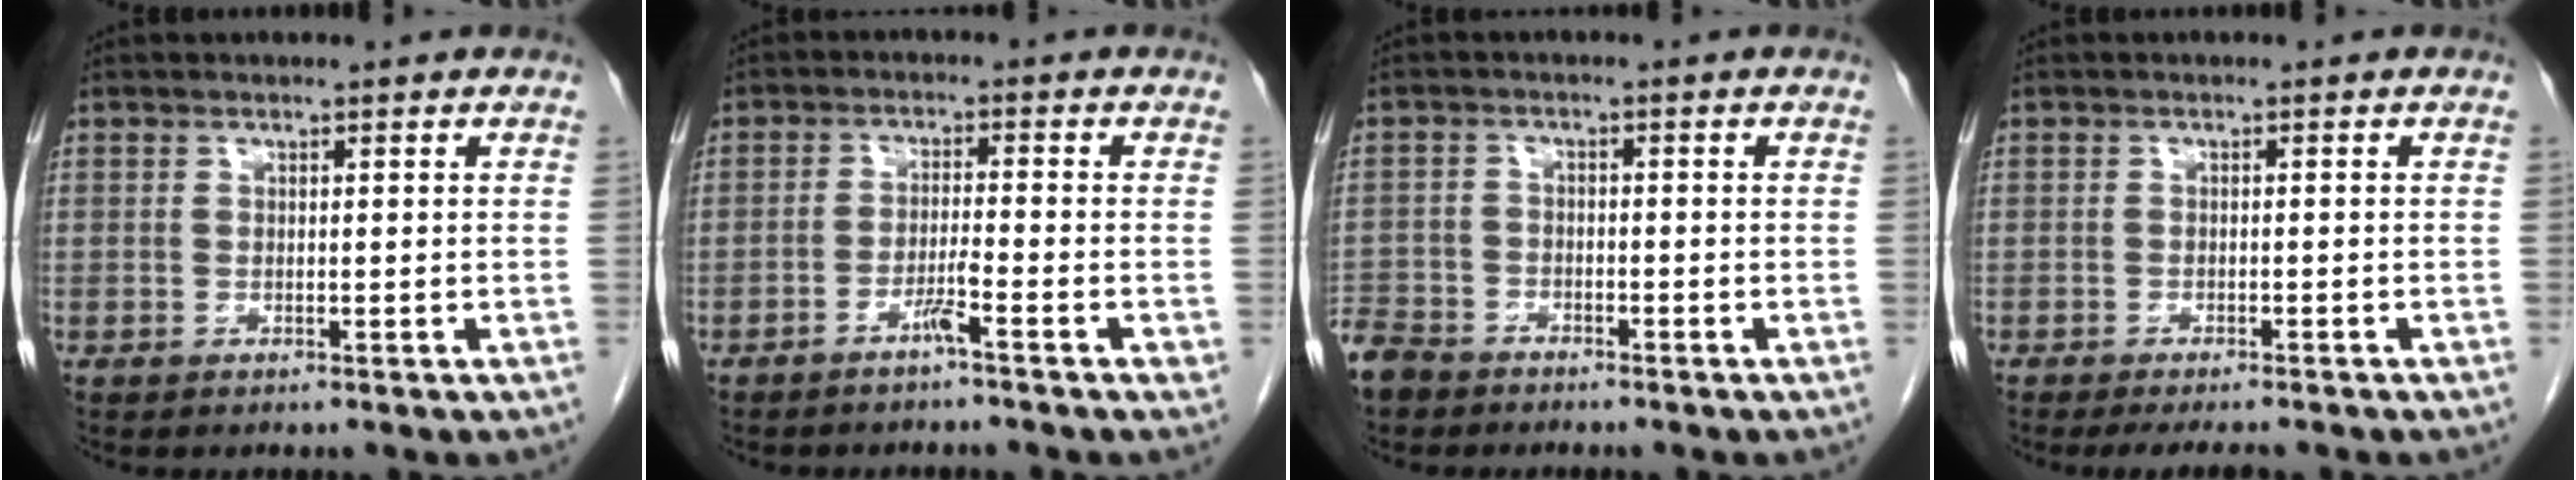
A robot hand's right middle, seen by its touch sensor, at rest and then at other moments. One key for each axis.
{"total": 3.2, "fx": -2.0, "fy": -0.4, "fz": 2.5, "tx": -0.042, "ty": 0.000, "tz": -0.038}
{"total": 5.4, "fx": -4.8, "fy": 2.5, "fz": 0.9, "tx": -0.022, "ty": -0.006, "tz": -0.094}
{"total": 4.8, "fx": -4.2, "fy": 0.8, "fz": 2.3, "tx": -0.027, "ty": -0.008, "tz": -0.059}